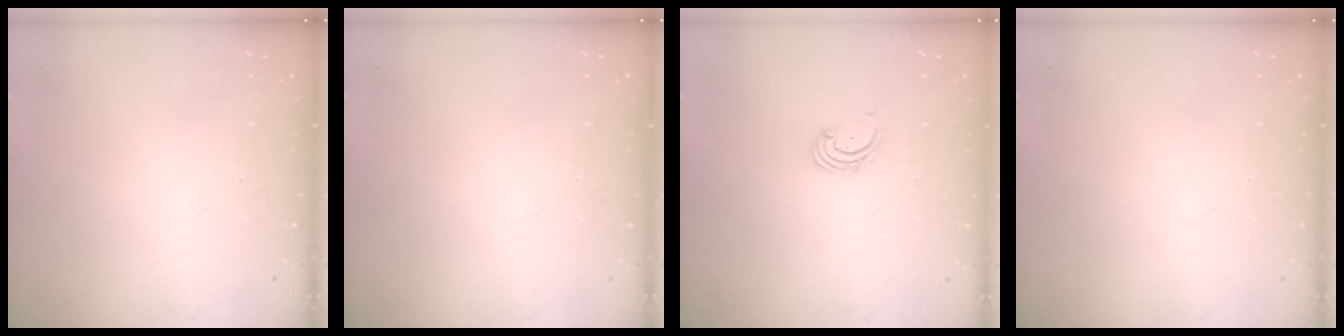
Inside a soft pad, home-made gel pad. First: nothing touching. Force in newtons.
{"total": 0.0}
{"total": 1.9, "press": 1.8, "slide": 0.2}
{"total": 0.0}